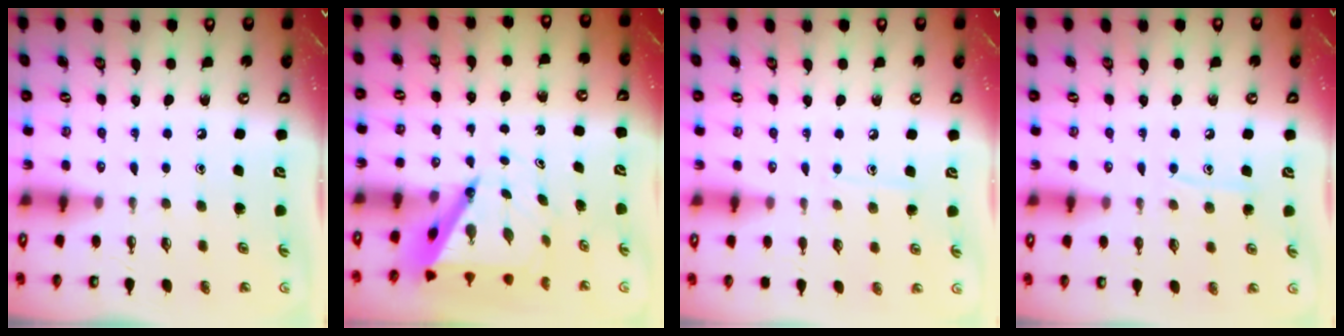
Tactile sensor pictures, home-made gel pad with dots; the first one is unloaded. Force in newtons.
{"total": 6.2, "press": 6.2, "slide": 0.7}
{"total": 6.9, "press": 6.9, "slide": 0.6}
{"total": 7.3, "press": 7.2, "slide": 0.8}